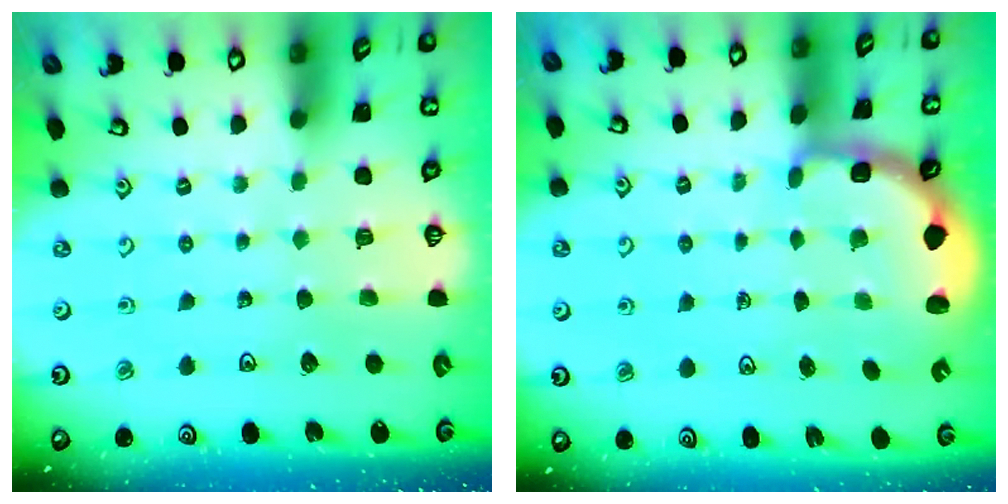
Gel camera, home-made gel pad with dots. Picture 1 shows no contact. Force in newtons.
{"total": 2.8, "press": 2.0, "slide": 2.0}